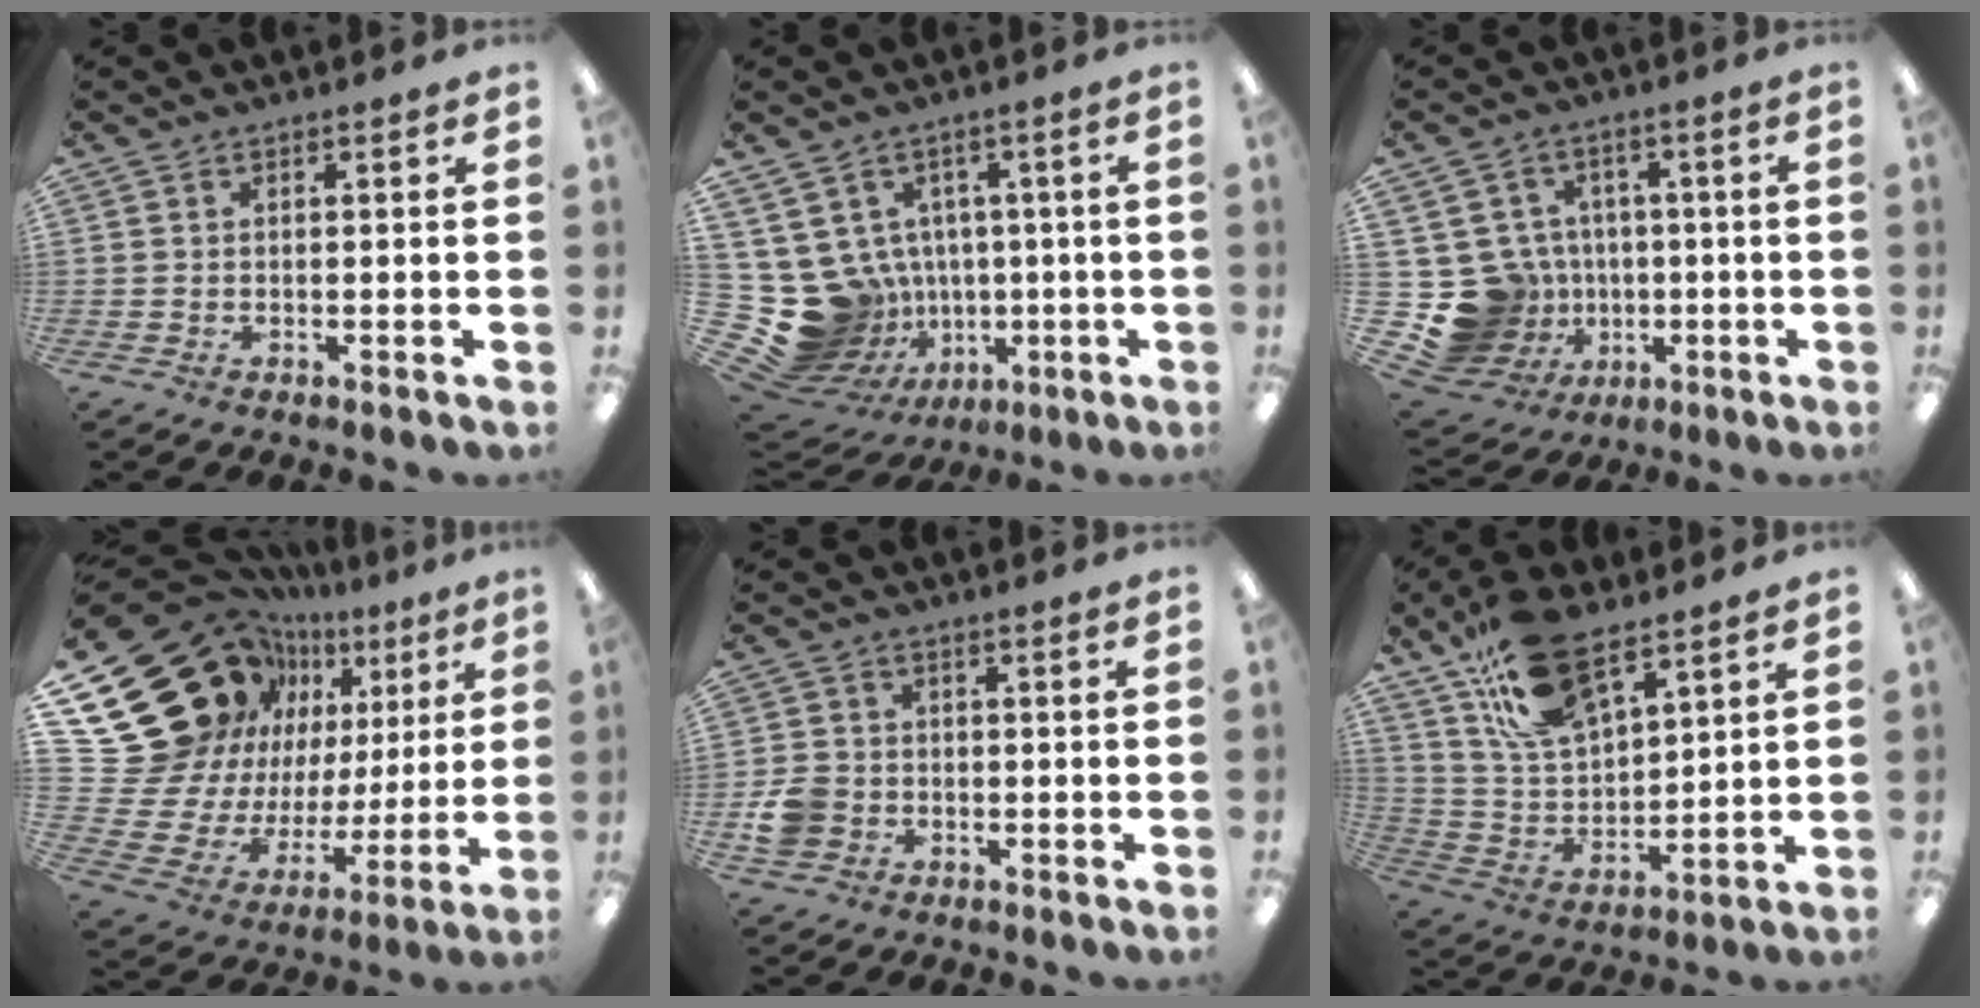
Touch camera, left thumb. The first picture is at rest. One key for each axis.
{"total": 14.8, "fx": -0.8, "fy": 13.8, "fz": 5.4, "tx": -0.141, "ty": -0.023, "tz": 0.016}
{"total": 14.0, "fx": -1.9, "fy": 13.2, "fz": 4.2, "tx": -0.112, "ty": 0.007, "tz": -0.007}
{"total": 27.2, "fx": 12.7, "fy": 20.4, "fz": 12.8, "tx": -0.252, "ty": -0.098, "tz": 0.278}
{"total": 5.8, "fx": -1.8, "fy": 4.9, "fz": 2.6, "tx": -0.047, "ty": 0.010, "tz": -0.032}
{"total": 18.1, "fx": 12.0, "fy": 8.5, "fz": 10.5, "tx": -0.207, "ty": -0.045, "tz": 0.217}